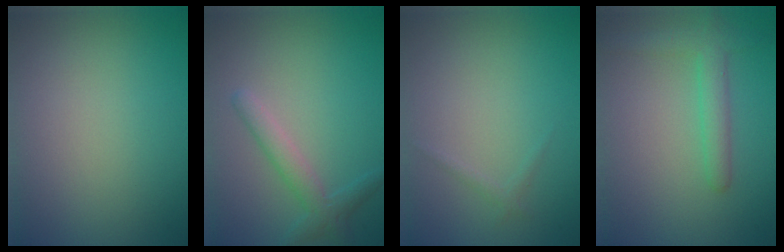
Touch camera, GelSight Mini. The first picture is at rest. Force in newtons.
{"total": 2.4, "press": 2.4, "slide": 0.2}
{"total": 0.7, "press": 0.7, "slide": 0.1}
{"total": 3.0, "press": 3.0, "slide": 0.2}